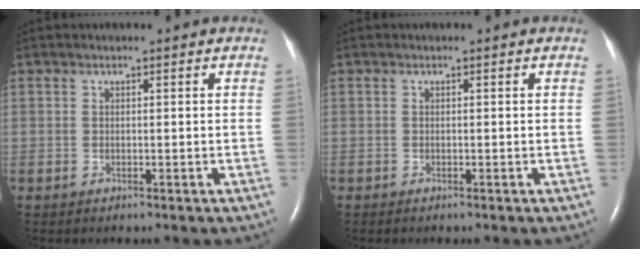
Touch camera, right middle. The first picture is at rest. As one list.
[{"total": 0.0}]